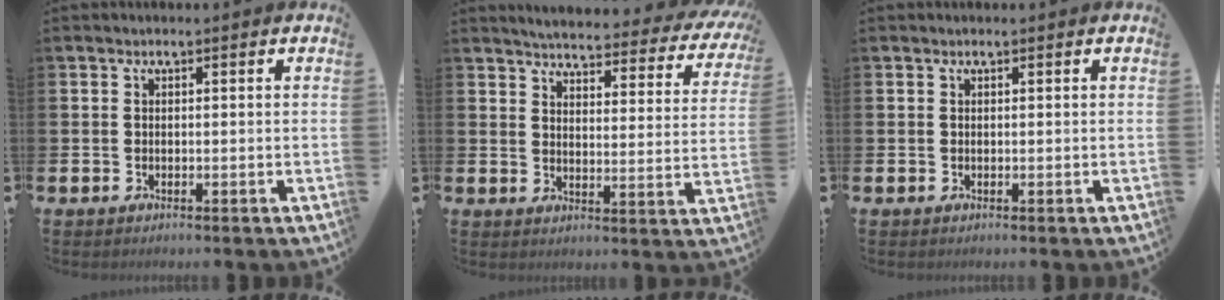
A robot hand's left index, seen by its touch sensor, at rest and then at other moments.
{"total": 3.7, "force": [3.5, 0.6, 1.1], "torque": [-0.038, -0.035, 0.051]}
{"total": 0.0}